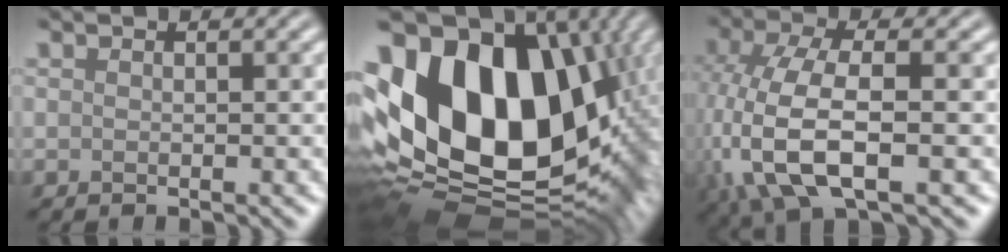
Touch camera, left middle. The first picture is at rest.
{"total": 19.0, "force": [3.0, 13.0, 13.6], "torque": [-0.268, 0.008, 0.059]}
{"total": 9.8, "force": [-2.2, 4.3, 8.5], "torque": [-0.193, -0.007, -0.047]}